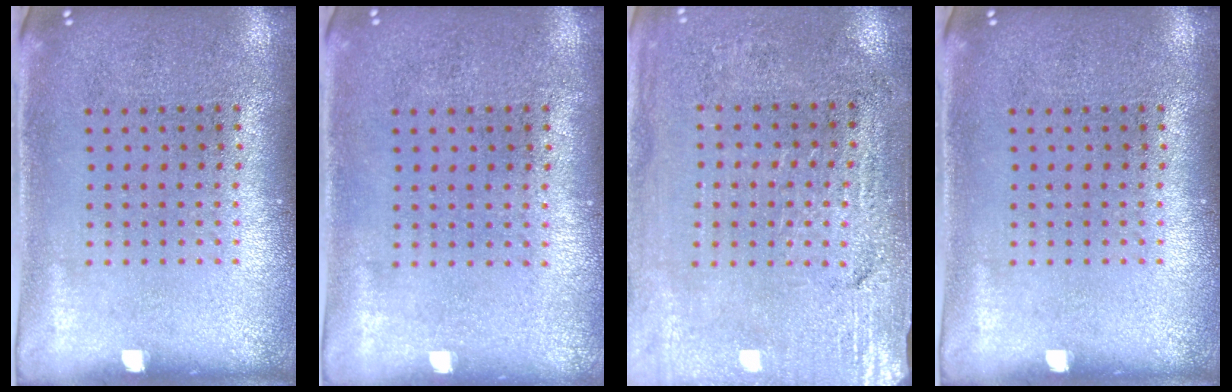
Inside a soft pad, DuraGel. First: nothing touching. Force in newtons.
{"total": 0.0}
{"total": 3.2, "press": 3.1, "slide": 0.7}
{"total": 0.0}